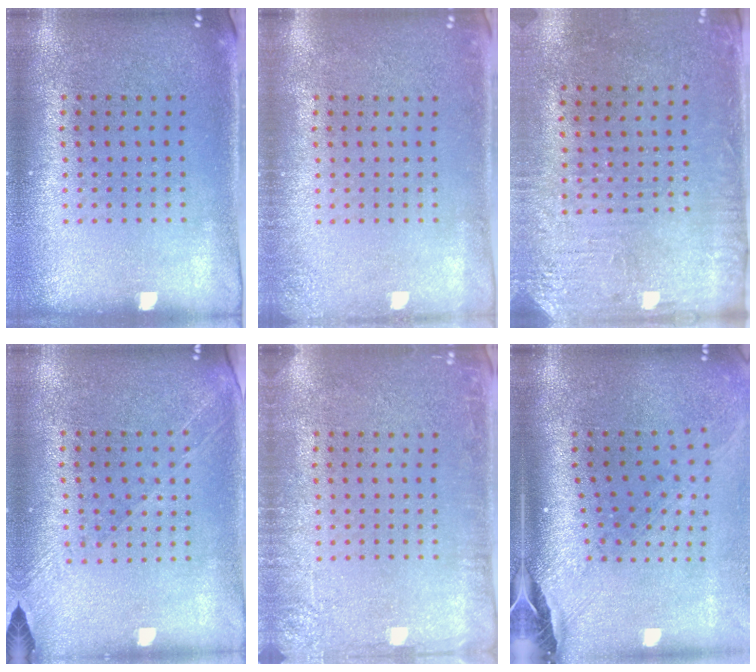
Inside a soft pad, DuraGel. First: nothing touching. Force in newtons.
{"total": 1.1, "press": 1.1, "slide": 0.1}
{"total": 3.2, "press": 2.7, "slide": 1.8}
{"total": 1.3, "press": 1.2, "slide": 0.6}
{"total": 2.6, "press": 2.5, "slide": 0.5}
{"total": 2.2, "press": 1.8, "slide": 1.4}